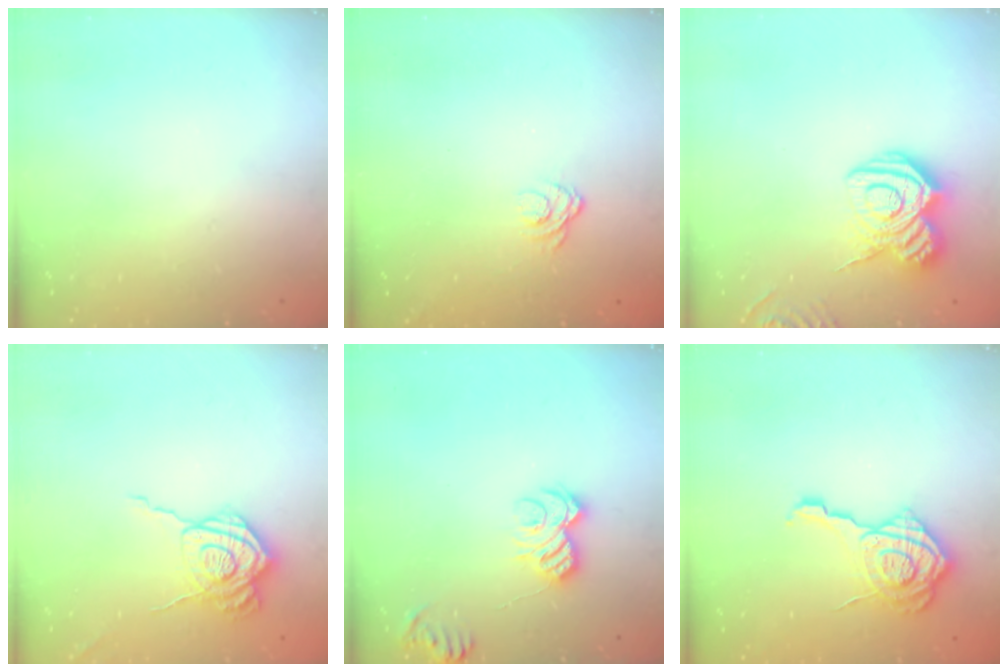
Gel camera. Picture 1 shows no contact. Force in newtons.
{"total": 5.1, "press": 4.9, "slide": 1.3}
{"total": 14.7, "press": 14.6, "slide": 1.0}
{"total": 12.8, "press": 12.7, "slide": 1.2}
{"total": 8.6, "press": 8.6, "slide": 0.0}
{"total": 14.0, "press": 14.0, "slide": 1.0}